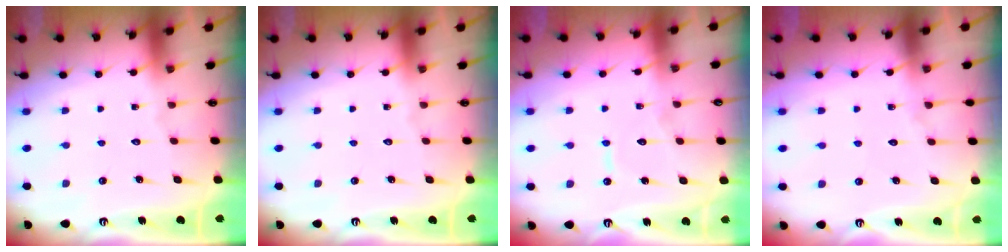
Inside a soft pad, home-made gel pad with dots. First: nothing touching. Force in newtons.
{"total": 0.0}
{"total": 5.4, "press": 5.4, "slide": 0.4}
{"total": 4.5, "press": 4.4, "slide": 0.5}